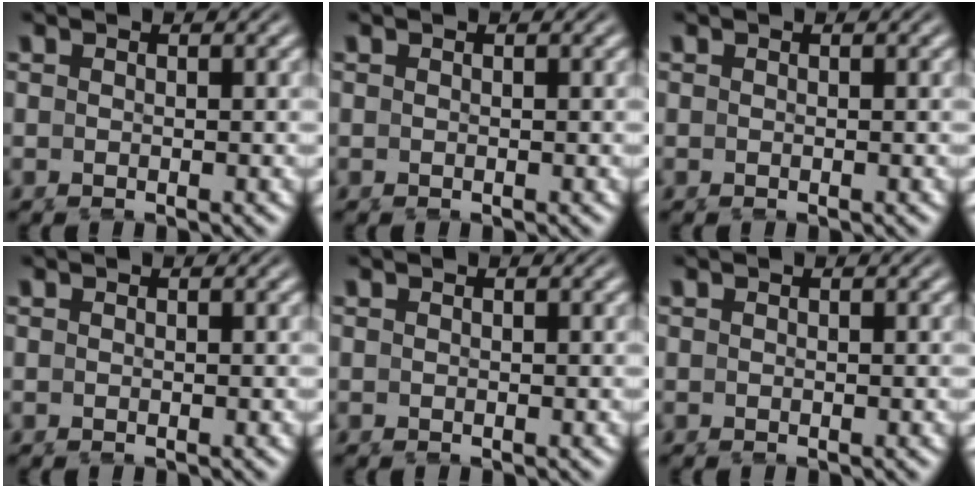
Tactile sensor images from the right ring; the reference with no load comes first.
{"total": 0.0}
{"total": 0.0}
{"total": 0.0}
{"total": 0.0}
{"total": 0.0}